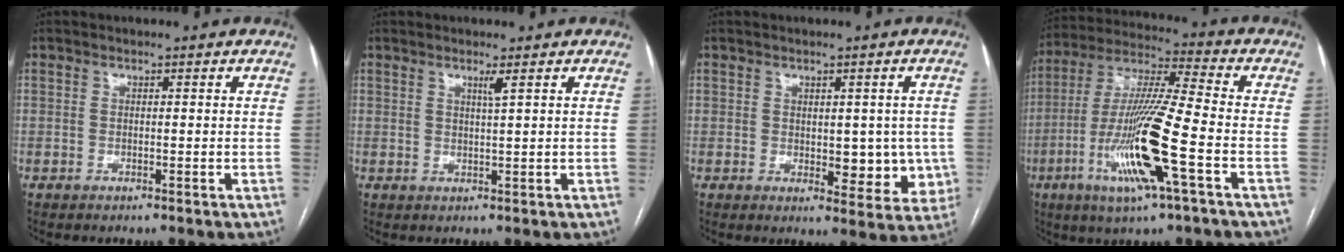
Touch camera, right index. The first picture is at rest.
{"total": 1.4, "force": [0.9, -0.4, 1.0], "torque": [-0.022, -0.007, 0.017]}
{"total": 7.0, "force": [-0.4, 4.0, 5.7], "torque": [-0.044, 0.003, 0.002]}
{"total": 16.8, "force": [-5.7, 0.2, 15.8], "torque": [-0.320, -0.015, -0.110]}